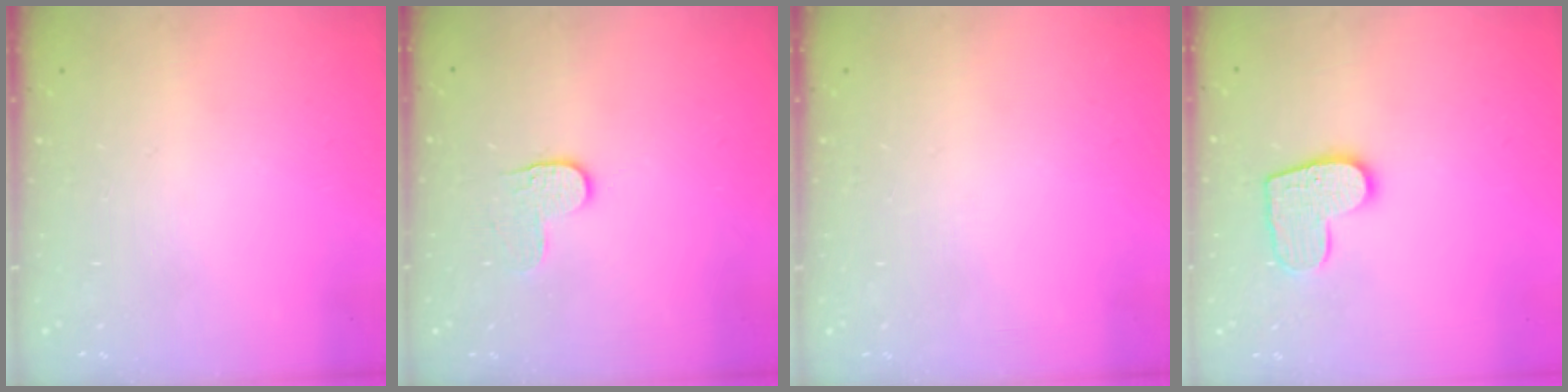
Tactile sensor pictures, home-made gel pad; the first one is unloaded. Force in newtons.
{"total": 4.0, "press": 4.0, "slide": 0.5}
{"total": 0.0}
{"total": 10.8, "press": 10.8, "slide": 0.7}